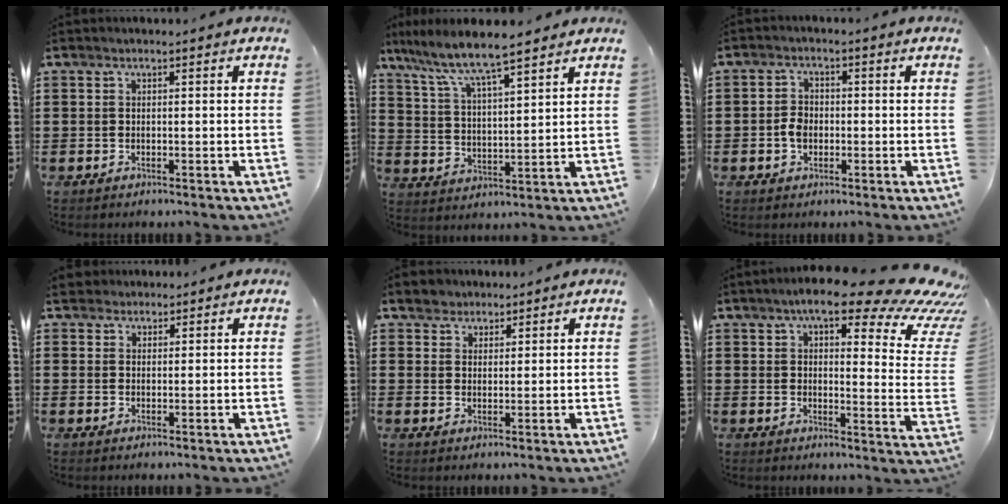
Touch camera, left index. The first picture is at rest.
{"total": 6.4, "force": [5.5, 0.5, 3.3], "torque": [-0.088, -0.032, 0.090]}
{"total": 3.1, "force": [-0.8, 2.3, 1.9], "torque": [-0.047, 0.001, -0.018]}
{"total": 2.3, "force": [2.0, 1.2, 0.1], "torque": [-0.009, 0.008, 0.038]}
{"total": 2.7, "force": [2.1, 1.7, -0.3], "torque": [-0.007, 0.010, 0.041]}
{"total": 13.2, "force": [9.1, 3.2, 9.0], "torque": [-0.146, -0.052, 0.148]}